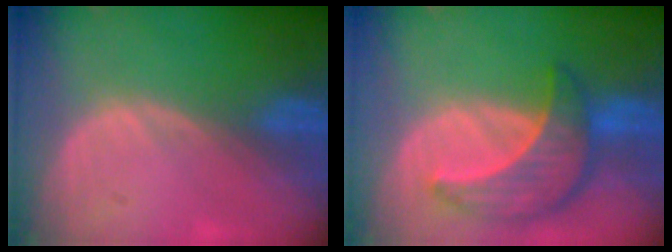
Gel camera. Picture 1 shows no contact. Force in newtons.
{"total": 8.6, "press": 7.7, "slide": 3.8}